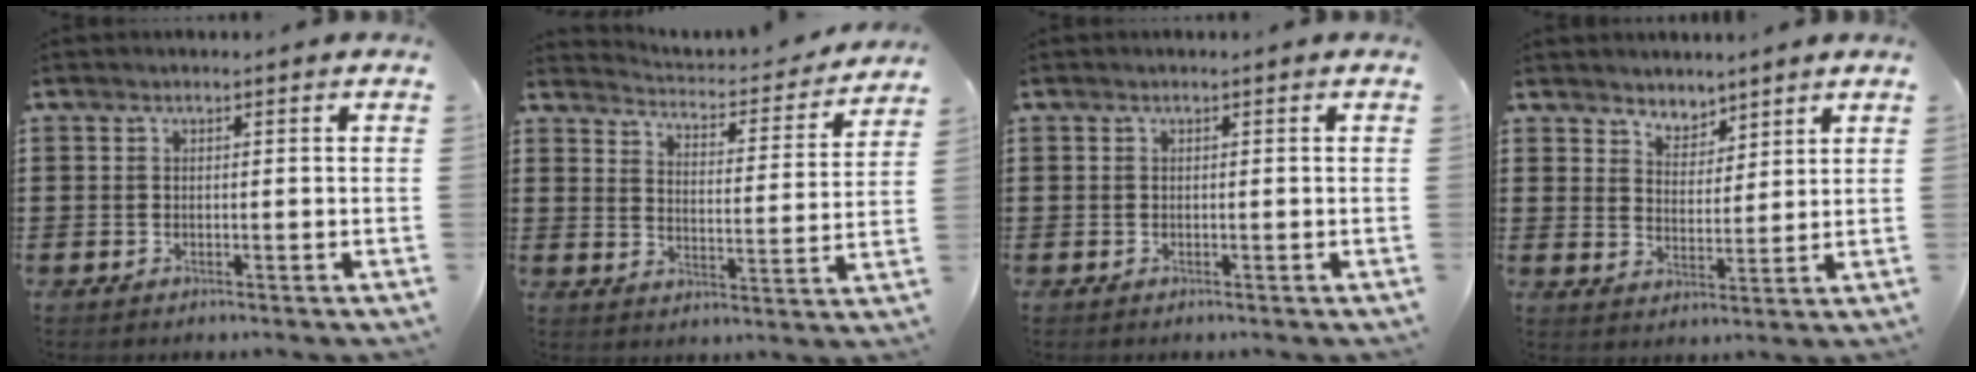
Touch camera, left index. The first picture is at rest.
{"total": 3.2, "force": [3.2, 0.1, 0.3], "torque": [-0.029, -0.031, 0.046]}
{"total": 0.0}
{"total": 3.9, "force": [3.5, 1.6, -0.4], "torque": [-0.010, -0.006, 0.065]}